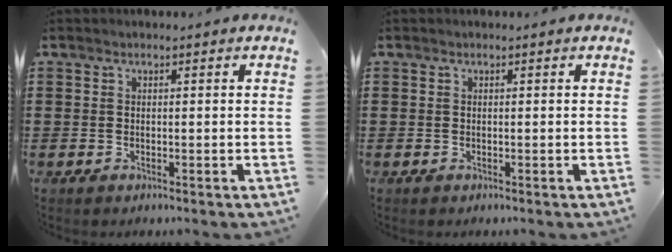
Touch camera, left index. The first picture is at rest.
{"total": 0.0}